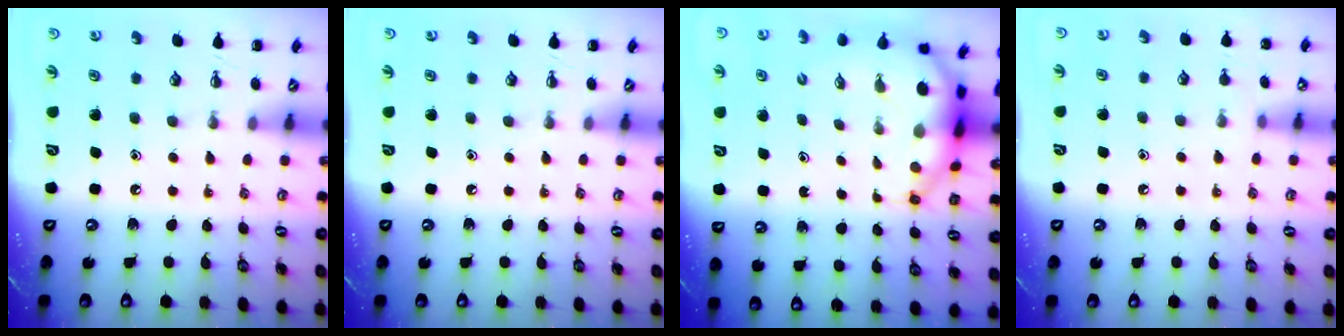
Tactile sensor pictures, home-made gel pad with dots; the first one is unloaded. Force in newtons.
{"total": 0.0}
{"total": 6.4, "press": 6.1, "slide": 1.9}
{"total": 4.6, "press": 4.3, "slide": 1.6}